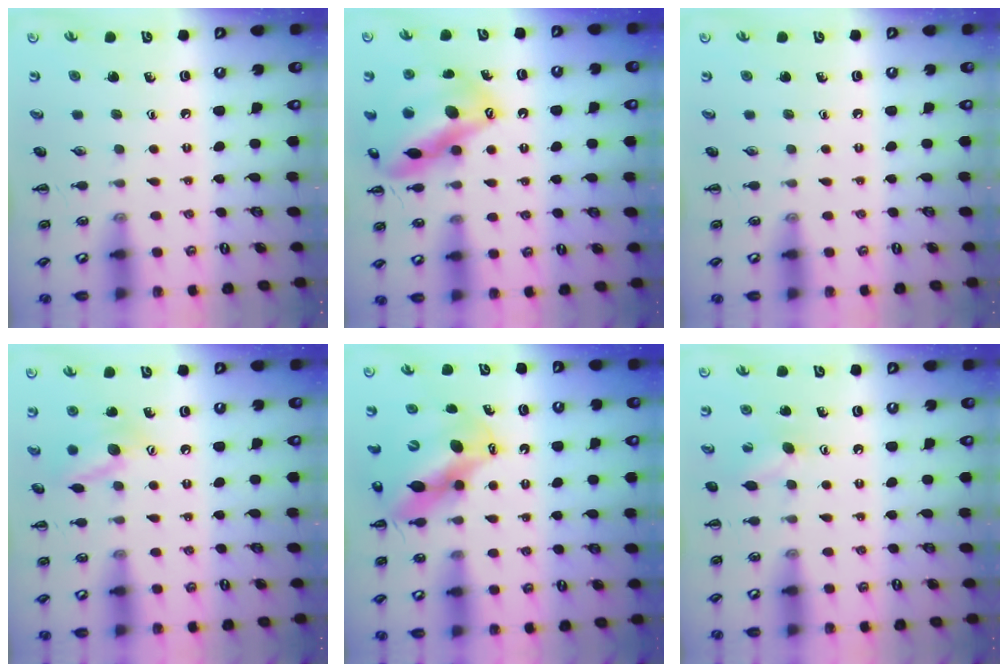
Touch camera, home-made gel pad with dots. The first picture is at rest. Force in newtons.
{"total": 17.9, "press": 17.7, "slide": 2.8}
{"total": 0.0}
{"total": 11.4, "press": 11.4, "slide": 0.6}
{"total": 12.8, "press": 12.4, "slide": 3.2}
{"total": 5.3, "press": 5.1, "slide": 1.3}